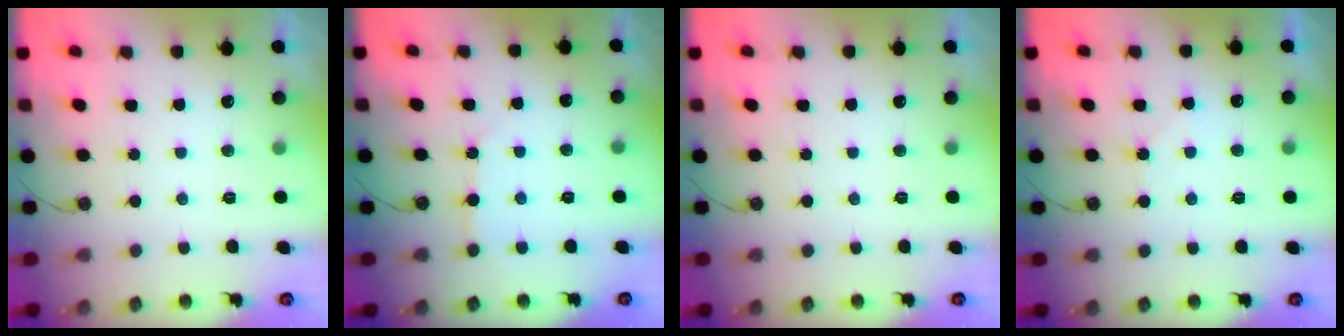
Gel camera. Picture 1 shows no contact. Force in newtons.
{"total": 4.5, "press": 4.5, "slide": 0.3}
{"total": 0.0}
{"total": 4.9, "press": 4.8, "slide": 0.7}